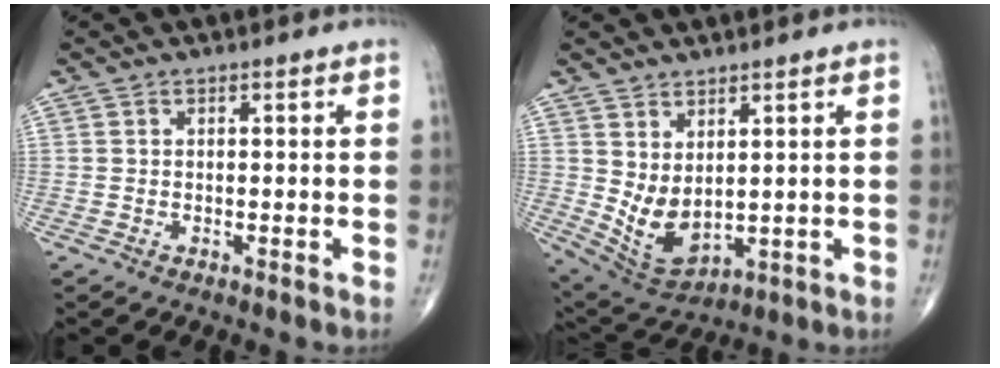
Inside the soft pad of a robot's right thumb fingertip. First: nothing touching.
{"total": 8.2, "force": [1.6, 4.5, 6.6], "torque": [-0.112, -0.025, 0.054]}